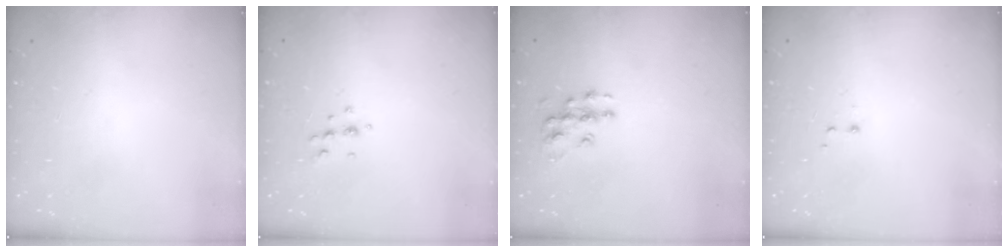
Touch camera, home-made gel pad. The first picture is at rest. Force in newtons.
{"total": 4.9, "press": 4.8, "slide": 1.1}
{"total": 8.9, "press": 8.8, "slide": 0.6}
{"total": 1.2, "press": 1.0, "slide": 0.6}